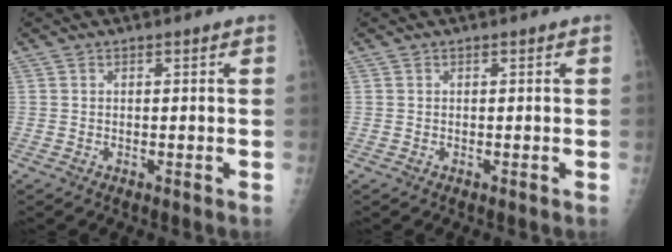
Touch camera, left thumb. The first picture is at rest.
{"total": 0.0}